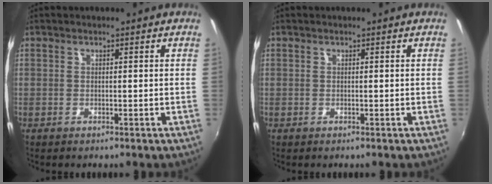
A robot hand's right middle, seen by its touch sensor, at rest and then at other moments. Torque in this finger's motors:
{"motor_torque": [0.00, 0.00, 0.00, -0.01]}